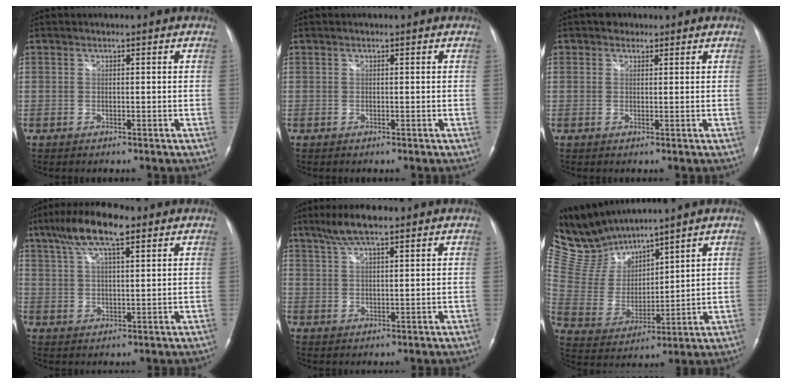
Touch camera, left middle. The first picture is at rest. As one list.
[{"total": 0.0}, {"total": 2.1, "force": [1.3, 1.6, 0.6], "torque": [-0.010, 0.010, 0.017]}, {"total": 10.3, "force": [6.3, 2.4, 7.7], "torque": [-0.148, 0.024, 0.109]}, {"total": 6.0, "force": [4.4, 0.9, 4.0], "torque": [-0.083, 0.014, 0.080]}, {"total": 10.2, "force": [10.0, 1.1, 1.1], "torque": [-0.053, 0.009, 0.226]}]